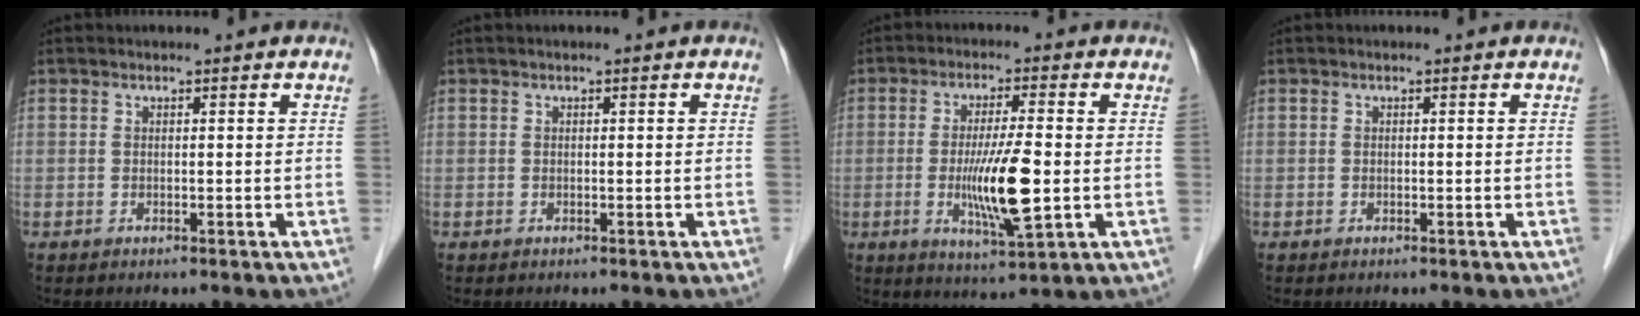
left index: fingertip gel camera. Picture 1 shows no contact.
{"total": 0.0}
{"total": 9.3, "force": [-1.3, 0.7, 9.2], "torque": [-0.172, -0.021, -0.025]}
{"total": 0.0}